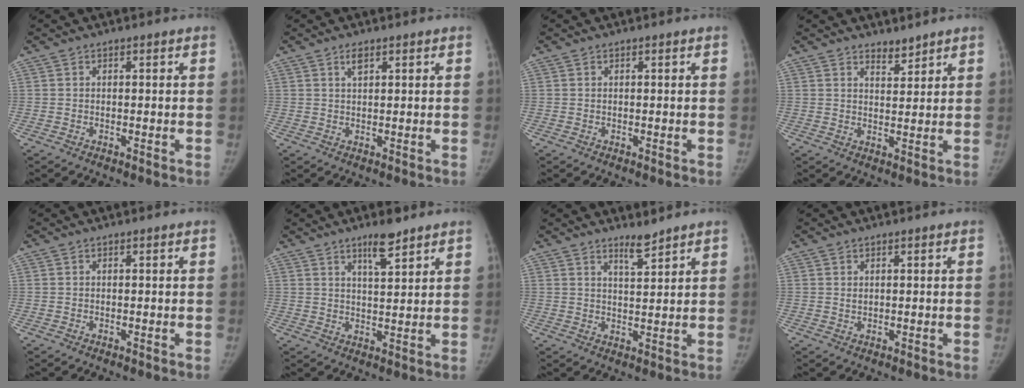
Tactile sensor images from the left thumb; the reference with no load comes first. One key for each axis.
{"total": 1.8, "fx": 1.1, "fy": 0.7, "fz": 1.2, "tx": -0.020, "ty": -0.003, "tz": 0.021}
{"total": 0.0}
{"total": 2.7, "fx": 2.5, "fy": 0.9, "fz": 0.6, "tx": 0.006, "ty": -0.022, "tz": 0.041}
{"total": 0.0}
{"total": 5.5, "fx": 4.0, "fy": 1.2, "fz": 3.6, "tx": -0.050, "ty": -0.029, "tz": 0.066}
{"total": 3.3, "fx": 2.9, "fy": 0.3, "fz": 1.5, "tx": -0.018, "ty": -0.031, "tz": 0.051}
{"total": 0.7, "fx": 0.3, "fy": 0.4, "fz": 0.5, "tx": -0.003, "ty": -0.003, "tz": 0.008}